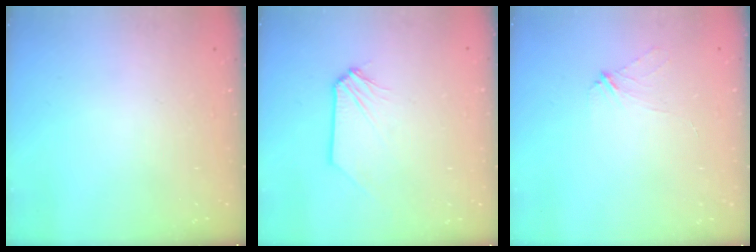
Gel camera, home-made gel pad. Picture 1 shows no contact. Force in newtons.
{"total": 1.0, "press": 1.0, "slide": 0.2}
{"total": 2.4, "press": 2.4, "slide": 0.5}